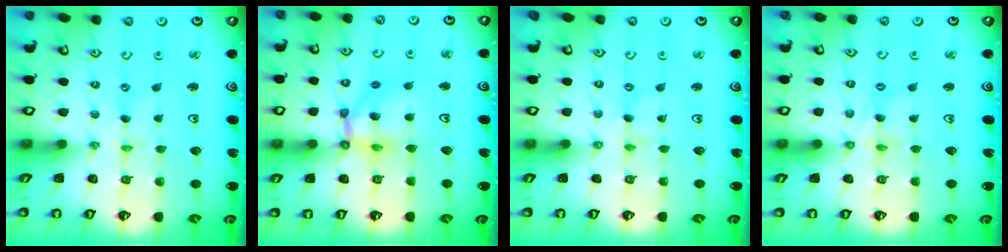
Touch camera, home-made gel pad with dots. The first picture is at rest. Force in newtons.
{"total": 12.5, "press": 12.5, "slide": 1.2}
{"total": 0.0}
{"total": 4.5, "press": 4.4, "slide": 0.5}